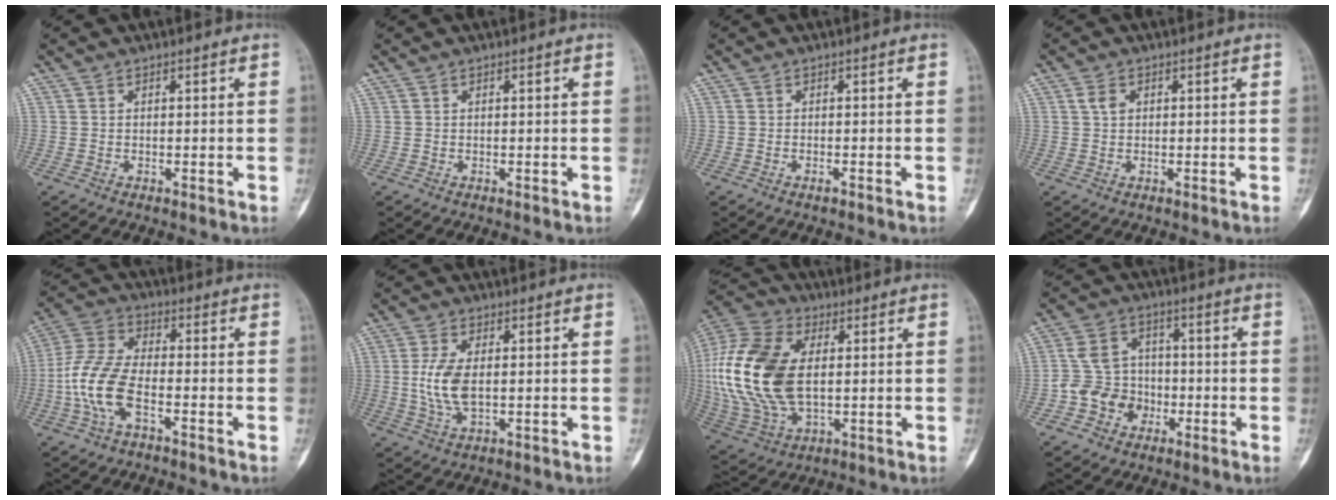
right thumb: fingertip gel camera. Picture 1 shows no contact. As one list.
[{"total": 0.0}, {"total": 0.8, "force": [-0.6, 0.2, 0.5], "torque": [-0.008, 0.003, -0.011]}, {"total": 2.0, "force": [0.5, 1.5, 1.3], "torque": [-0.022, 0.004, 0.008]}, {"total": 11.7, "force": [-3.6, 5.7, 9.5], "torque": [-0.210, 0.032, -0.076]}, {"total": 7.8, "force": [0.1, 3.9, 6.8], "torque": [-0.151, -0.005, 0.006]}, {"total": 23.1, "force": [1.8, 13.7, 18.5], "torque": [-0.402, -0.006, 0.036]}, {"total": 9.1, "force": [-3.0, 7.9, 3.5], "torque": [-0.029, 0.032, -0.056]}]